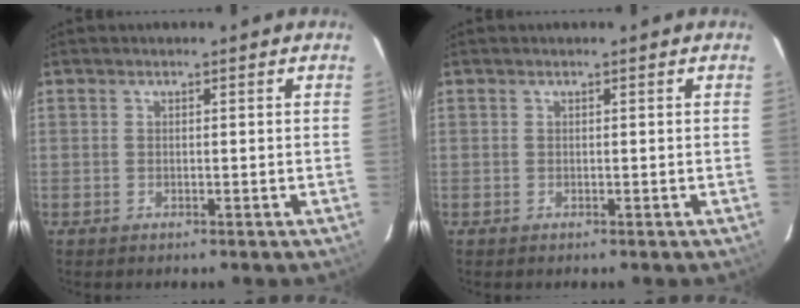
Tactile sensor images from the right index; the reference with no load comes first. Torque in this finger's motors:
{"motor_torque": [0.00, 0.00, 0.01, 0.00]}